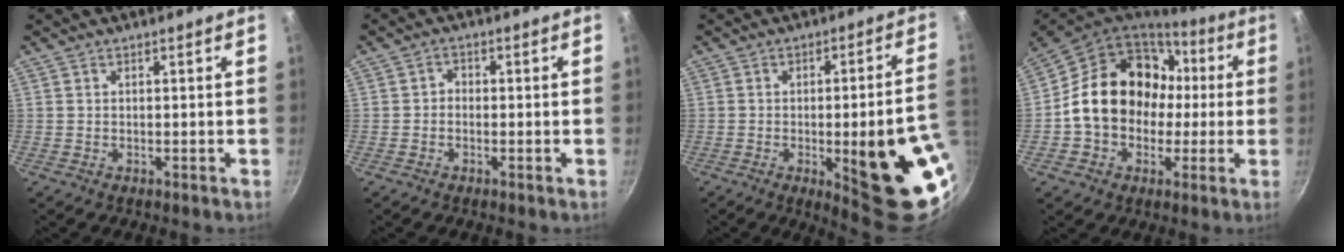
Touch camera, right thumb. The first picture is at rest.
{"total": 1.5, "force": [-0.7, 1.2, 0.6], "torque": [-0.007, 0.010, -0.015]}
{"total": 21.3, "force": [-5.3, 5.2, 20.0], "torque": [-0.218, 0.011, -0.056]}
{"total": 19.9, "force": [0.9, 16.0, 11.8], "torque": [-0.170, 0.054, 0.017]}